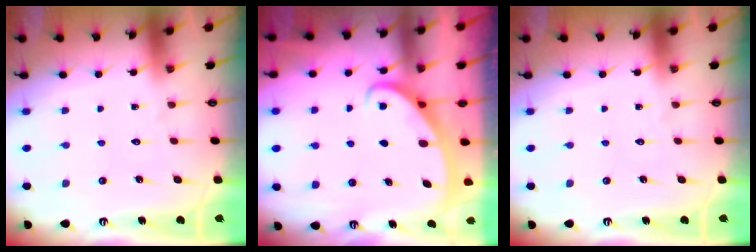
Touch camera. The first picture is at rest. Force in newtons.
{"total": 2.6, "press": 2.6, "slide": 0.4}
{"total": 0.0}